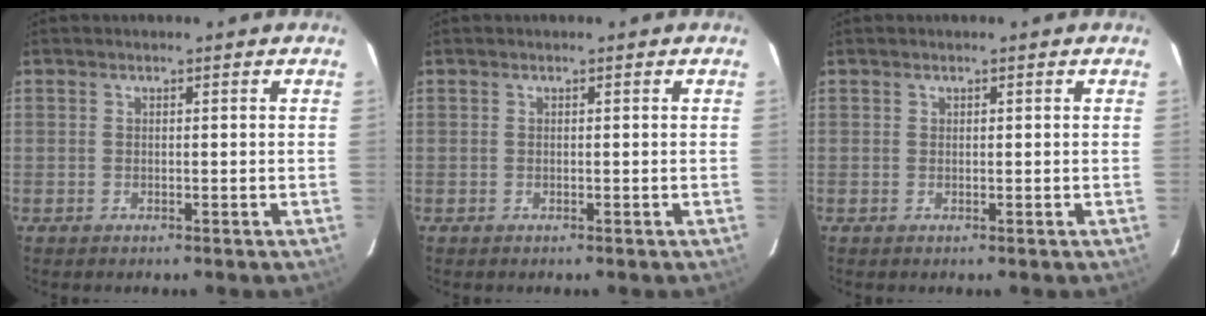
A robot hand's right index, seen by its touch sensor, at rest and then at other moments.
{"total": 0.0}
{"total": 0.0}